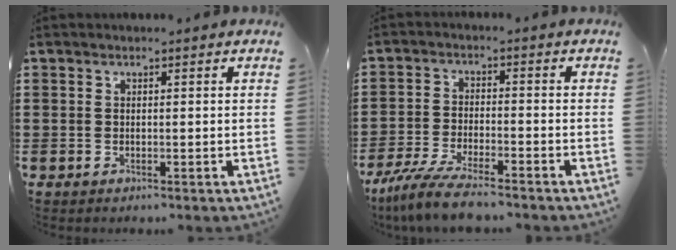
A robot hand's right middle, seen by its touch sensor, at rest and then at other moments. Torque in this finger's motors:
{"motor_torque": [0.29, -0.11, 0.49, 0.05]}